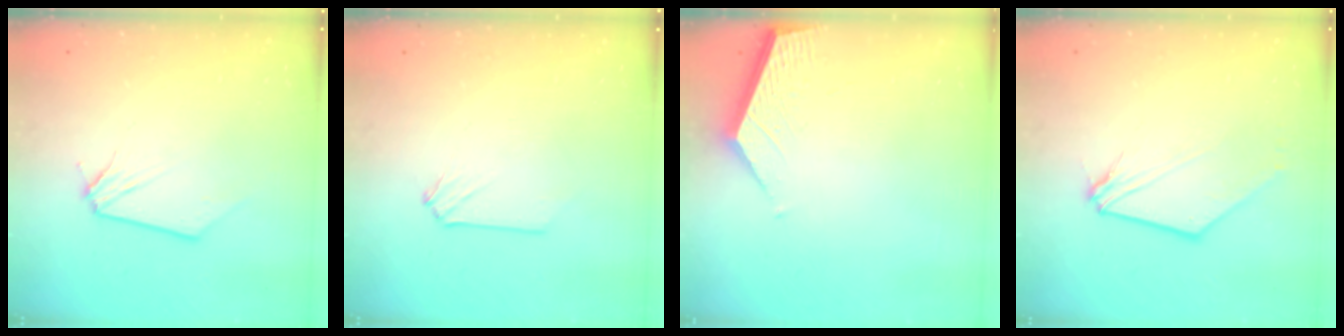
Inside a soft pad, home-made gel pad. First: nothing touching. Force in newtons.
{"total": 0.0}
{"total": 2.2, "press": 2.2, "slide": 0.2}
{"total": 7.9, "press": 7.8, "slide": 1.3}